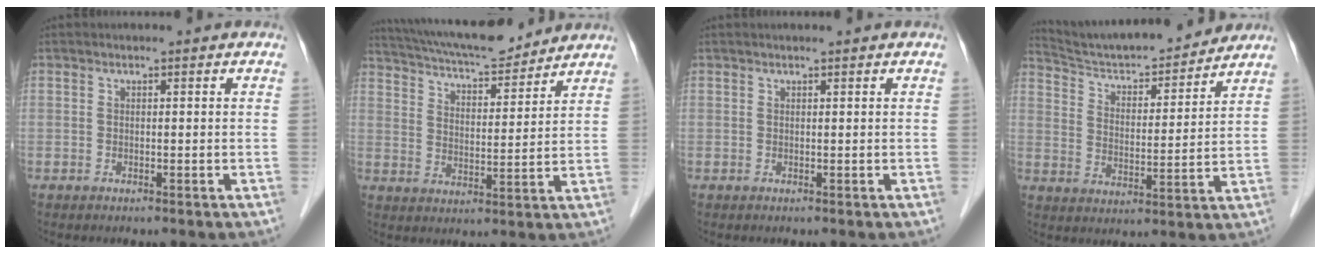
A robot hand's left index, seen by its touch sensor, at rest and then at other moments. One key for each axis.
{"total": 15.5, "fx": 14.1, "fy": 2.7, "fz": 5.8, "tx": -0.104, "ty": 0.023, "tz": 0.226}
{"total": 1.7, "fx": 1.5, "fy": 0.0, "fz": 0.8, "tx": -0.008, "ty": 0.018, "tz": 0.023}
{"total": 16.6, "fx": 15.6, "fy": 2.0, "fz": 5.4, "tx": -0.092, "ty": 0.003, "tz": 0.245}